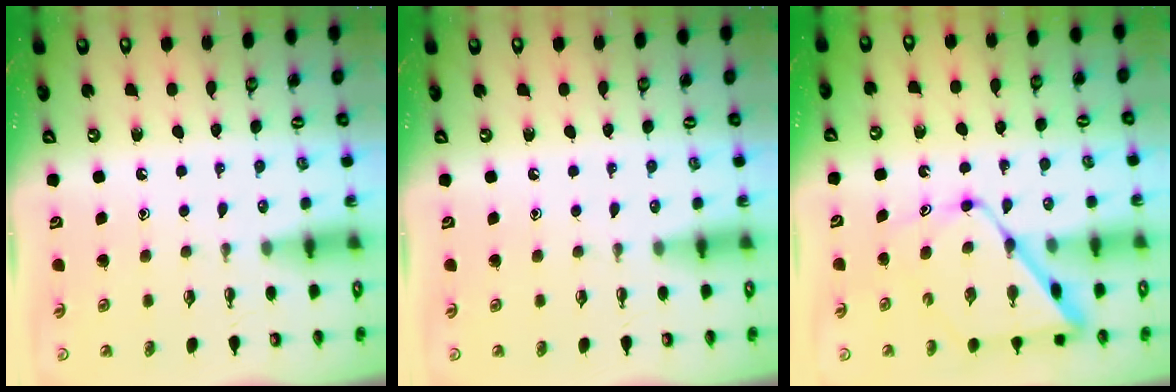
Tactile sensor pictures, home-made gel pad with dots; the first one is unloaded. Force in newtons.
{"total": 0.0}
{"total": 12.2, "press": 12.2, "slide": 1.0}